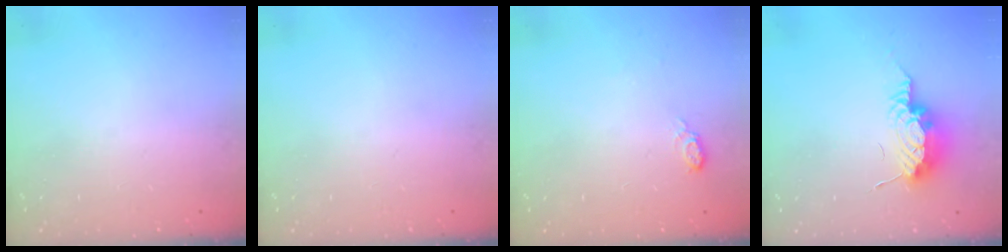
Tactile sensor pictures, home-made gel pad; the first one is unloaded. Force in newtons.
{"total": 0.0}
{"total": 6.1, "press": 6.1, "slide": 0.7}
{"total": 14.0, "press": 10.6, "slide": 9.1}